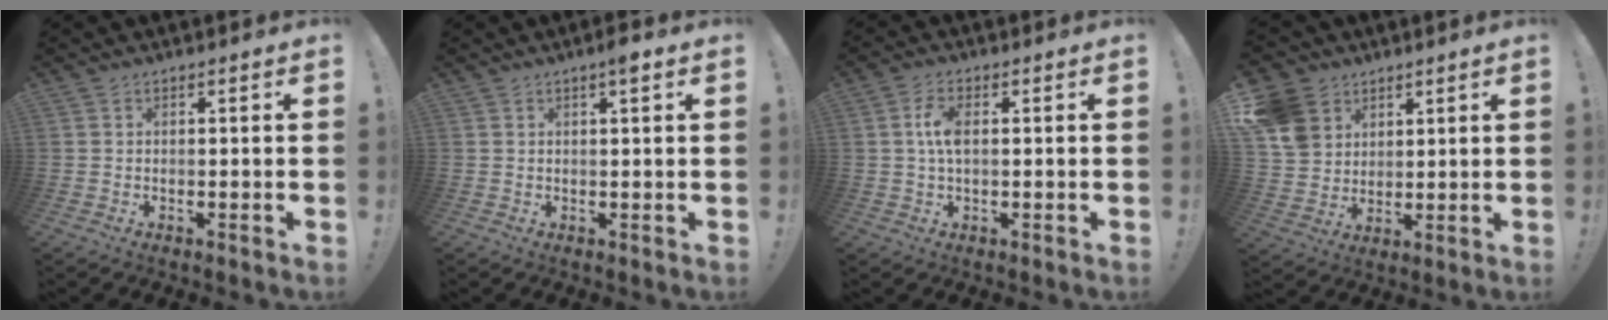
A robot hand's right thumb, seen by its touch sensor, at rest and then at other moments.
{"total": 2.7, "force": [1.4, 0.0, 2.4], "torque": [-0.031, -0.003, 0.017]}
{"total": 5.8, "force": [0.6, 2.7, 5.1], "torque": [-0.097, 0.005, 0.008]}
{"total": 11.8, "force": [6.0, 9.3, 4.0], "torque": [-0.076, -0.030, 0.124]}